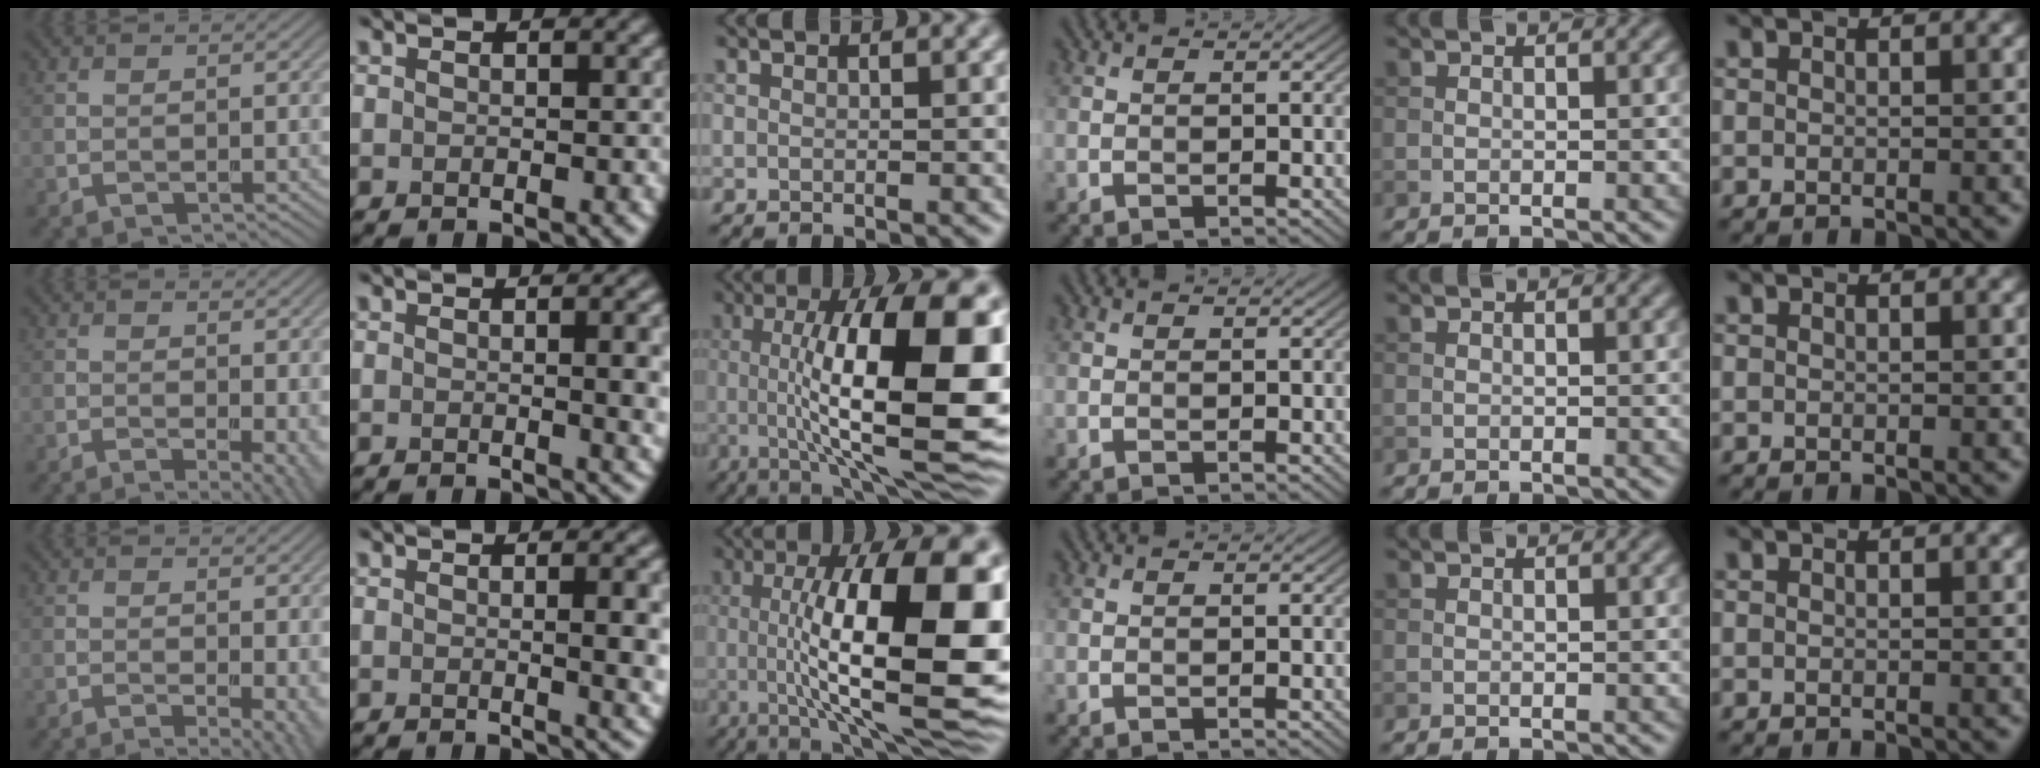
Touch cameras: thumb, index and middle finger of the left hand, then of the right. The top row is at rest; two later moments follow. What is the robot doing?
{"motion": "screw", "object": "dispenser bottle"}